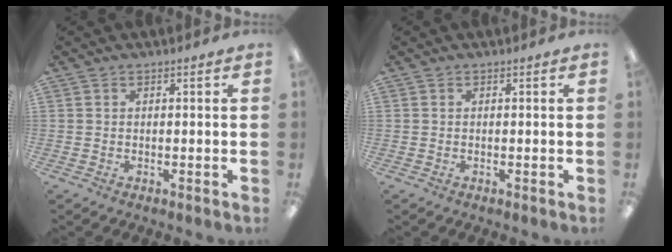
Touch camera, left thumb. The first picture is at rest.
{"total": 0.0}